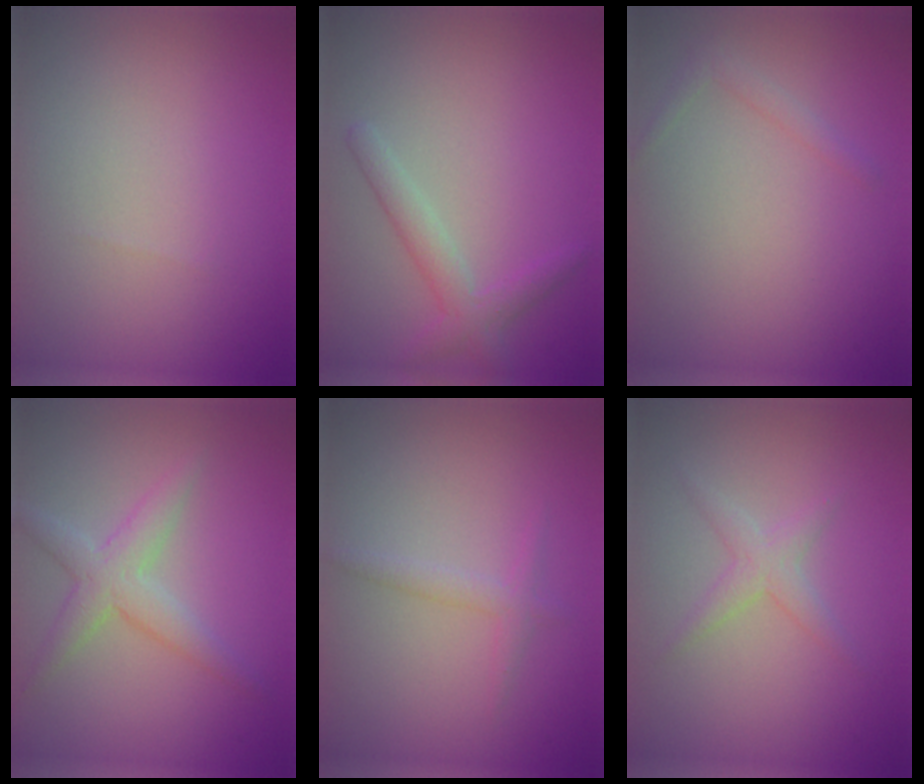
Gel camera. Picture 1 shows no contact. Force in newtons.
{"total": 2.4, "press": 2.4, "slide": 0.2}
{"total": 1.1, "press": 1.1, "slide": 0.1}
{"total": 3.1, "press": 3.1, "slide": 0.2}
{"total": 1.4, "press": 1.4, "slide": 0.1}
{"total": 1.7, "press": 1.7, "slide": 0.1}